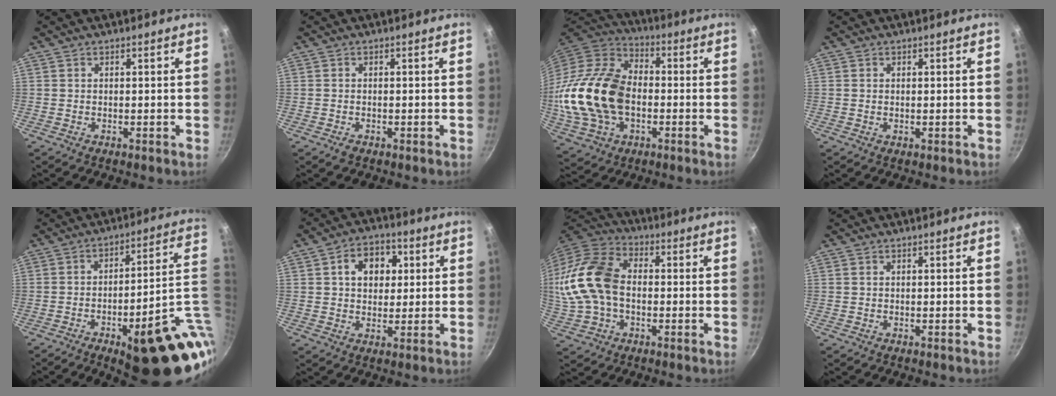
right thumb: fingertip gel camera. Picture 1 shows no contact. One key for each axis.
{"total": 1.3, "fx": -0.8, "fy": 0.7, "fz": 0.6, "tx": -0.015, "ty": 0.002, "tz": -0.012}
{"total": 22.9, "fx": -2.4, "fy": 15.4, "fz": 16.9, "tx": -0.320, "ty": 0.032, "tz": -0.045}
{"total": 0.6, "fx": 0.0, "fy": 0.3, "fz": 0.5, "tx": -0.008, "ty": 0.000, "tz": -0.001}
{"total": 24.7, "fx": -5.8, "fy": 7.7, "fz": 22.8, "tx": -0.245, "ty": 0.015, "tz": -0.065}
{"total": 8.9, "fx": 2.4, "fy": 6.7, "fz": 5.4, "tx": -0.050, "ty": 0.006, "tz": 0.027}
{"total": 20.2, "fx": -0.2, "fy": 14.1, "fz": 14.5, "tx": -0.311, "ty": 0.040, "tz": -0.010}
{"total": 0.0}